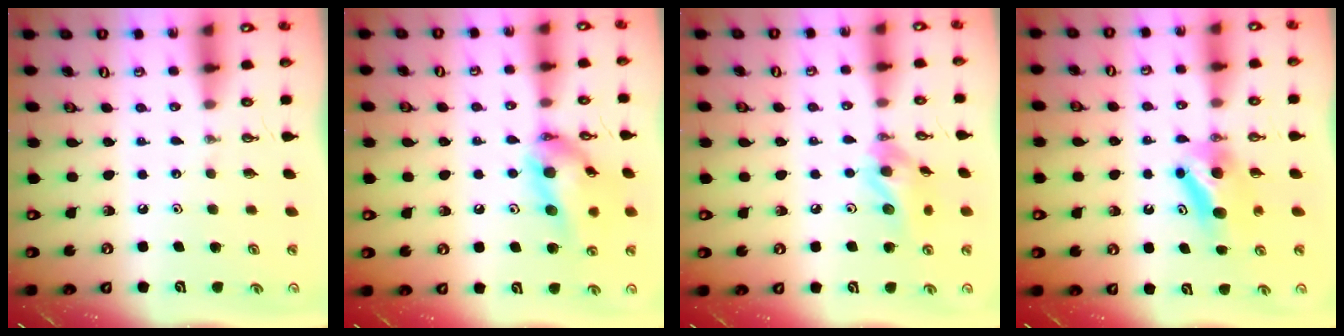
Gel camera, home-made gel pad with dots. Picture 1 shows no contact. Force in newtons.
{"total": 14.2, "press": 14.2, "slide": 1.2}
{"total": 11.9, "press": 11.9, "slide": 1.4}
{"total": 7.2, "press": 7.1, "slide": 1.4}